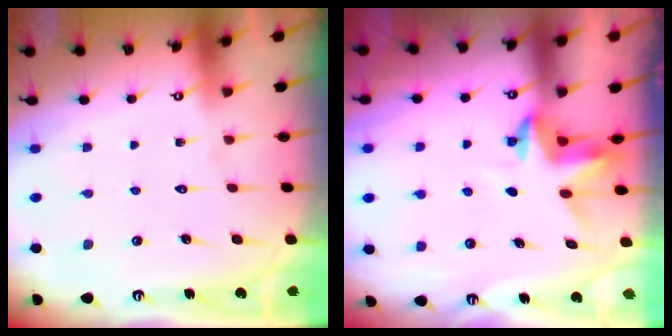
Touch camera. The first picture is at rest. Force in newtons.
{"total": 3.9, "press": 3.8, "slide": 0.3}